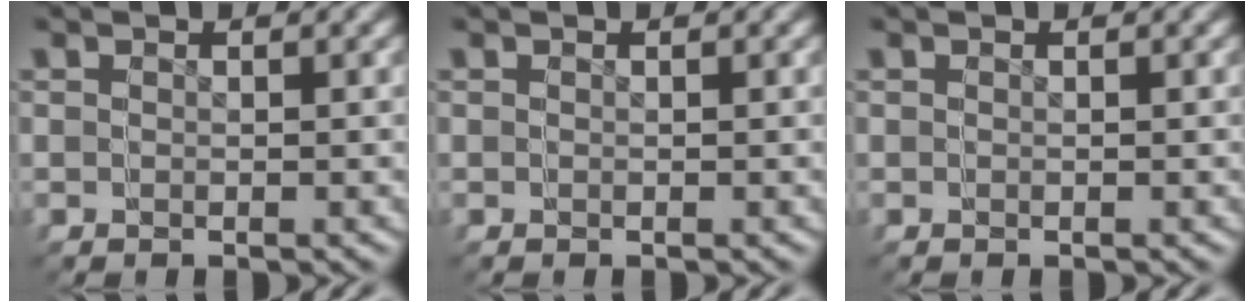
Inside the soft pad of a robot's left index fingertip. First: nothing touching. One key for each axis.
{"total": 0.0}
{"total": 0.0}